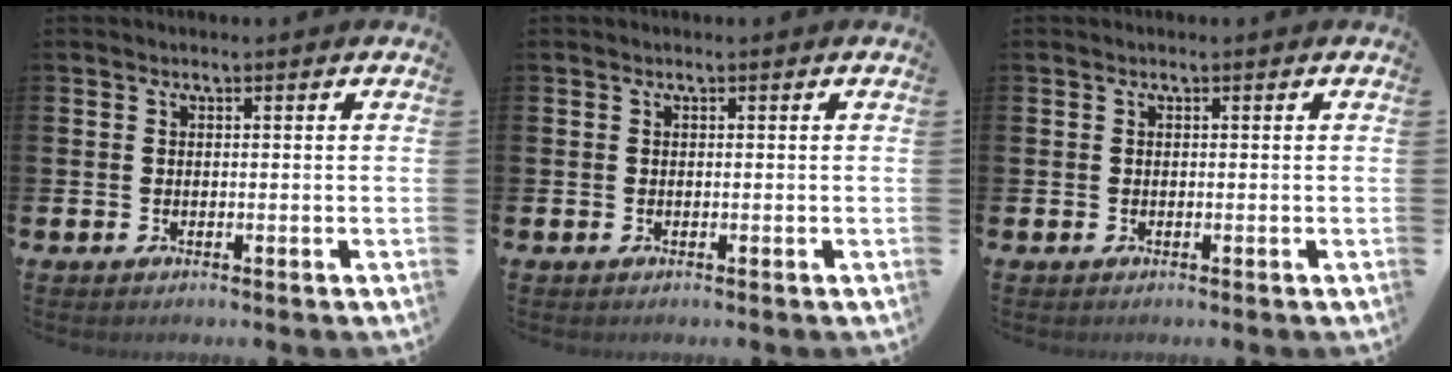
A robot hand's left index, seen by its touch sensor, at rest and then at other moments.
{"total": 0.0}
{"total": 0.0}